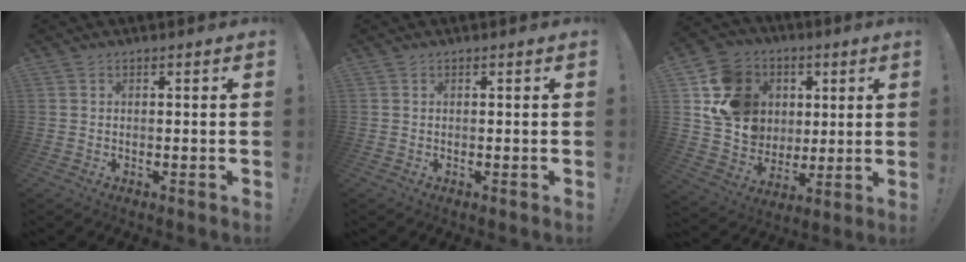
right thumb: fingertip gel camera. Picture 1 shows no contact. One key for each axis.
{"total": 0.0}
{"total": 16.7, "fx": 4.2, "fy": 14.8, "fz": 6.5, "tx": -0.107, "ty": -0.001, "tz": 0.109}